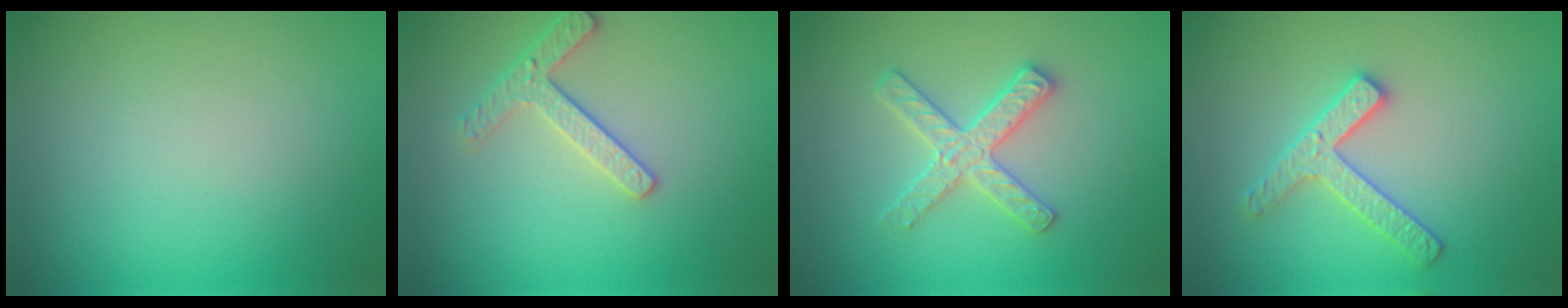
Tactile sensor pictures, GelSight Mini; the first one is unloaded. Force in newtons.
{"total": 2.4, "press": 2.3, "slide": 0.5}
{"total": 2.9, "press": 2.9, "slide": 0.5}
{"total": 2.6, "press": 2.5, "slide": 0.4}